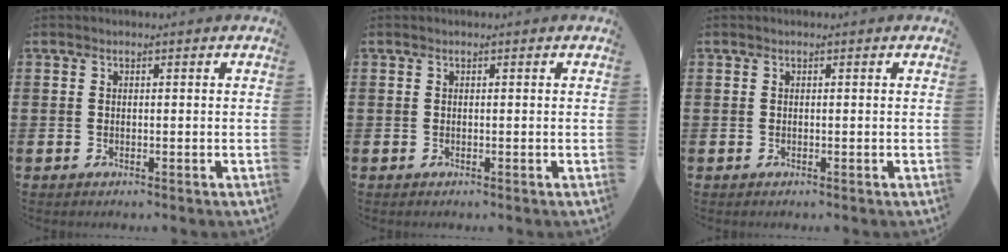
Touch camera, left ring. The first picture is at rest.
{"total": 0.0}
{"total": 0.0}